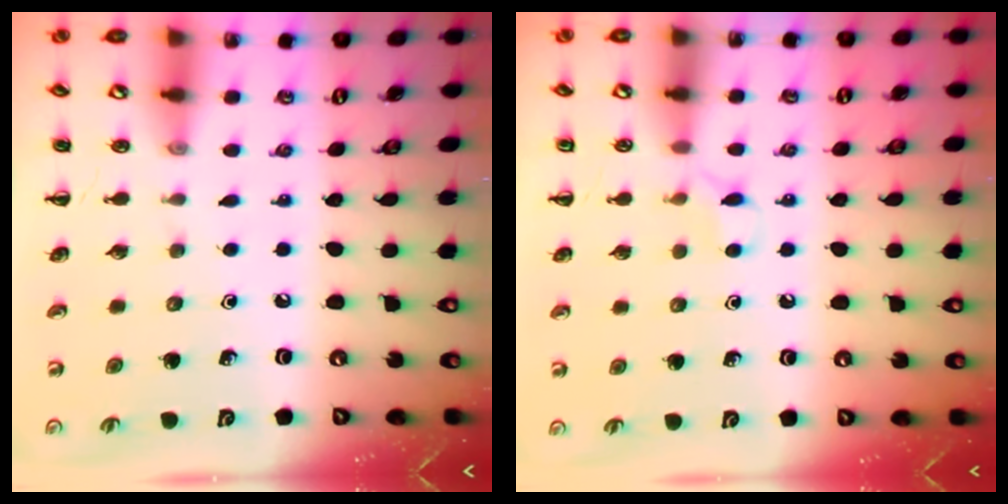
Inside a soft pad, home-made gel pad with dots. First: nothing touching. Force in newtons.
{"total": 4.0, "press": 3.7, "slide": 1.4}